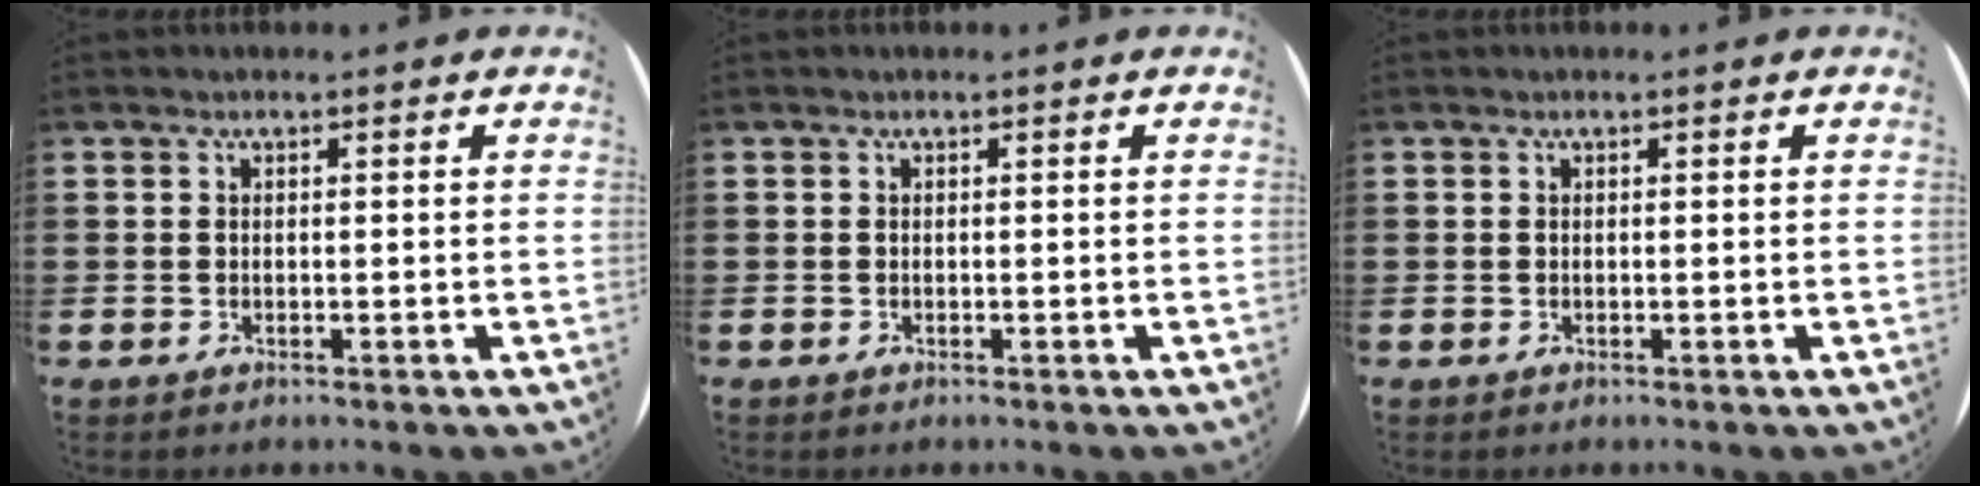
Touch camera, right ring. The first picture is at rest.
{"total": 0.0}
{"total": 0.0}